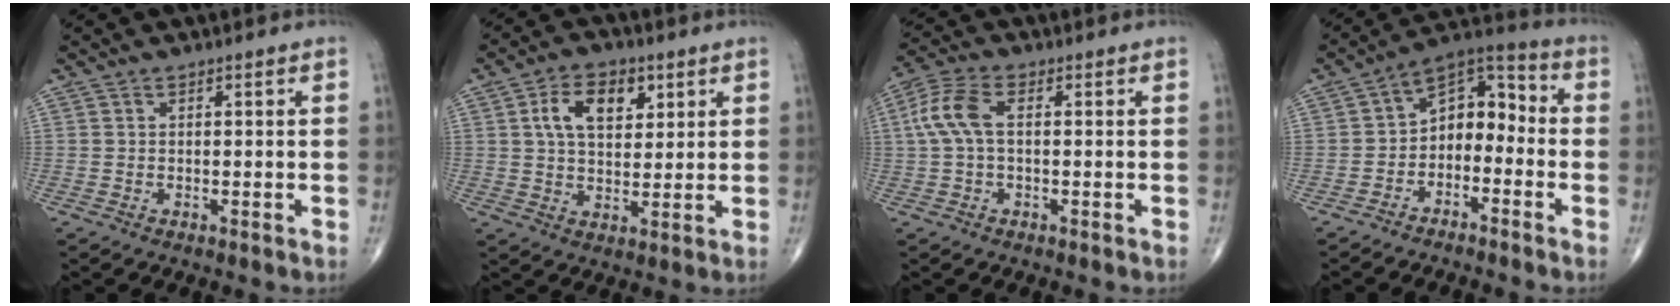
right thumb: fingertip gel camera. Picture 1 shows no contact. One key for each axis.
{"total": 9.4, "fx": 3.3, "fy": 5.7, "fz": 6.7, "tx": -0.094, "ty": -0.006, "tz": 0.056}
{"total": 7.2, "fx": 0.7, "fy": 3.7, "fz": 6.1, "tx": -0.151, "ty": 0.024, "tz": 0.012}
{"total": 9.7, "fx": -2.5, "fy": 6.4, "fz": 6.8, "tx": -0.073, "ty": 0.058, "tz": -0.059}